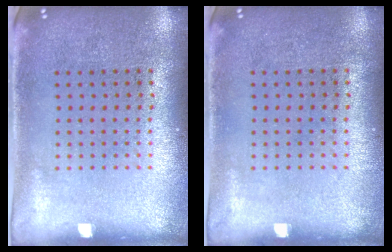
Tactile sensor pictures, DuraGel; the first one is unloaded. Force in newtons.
{"total": 0.0}